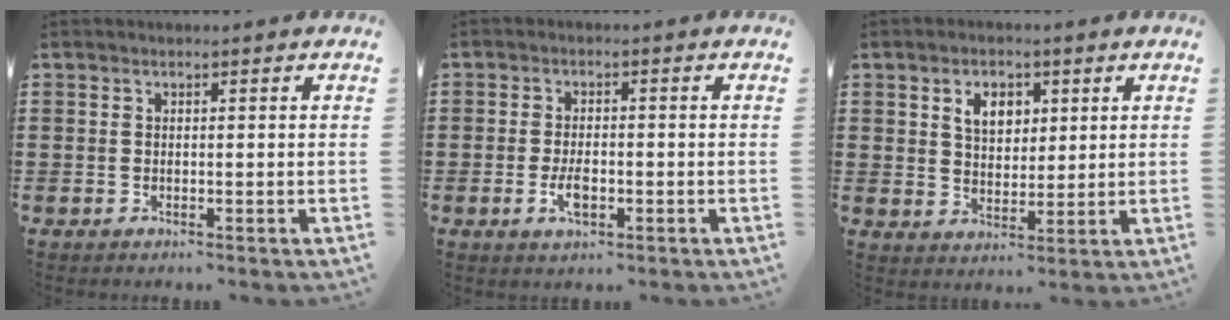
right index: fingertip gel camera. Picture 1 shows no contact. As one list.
[{"total": 3.6, "force": [-1.1, 1.5, 3.1], "torque": [-0.070, -0.003, -0.023]}, {"total": 4.4, "force": [1.8, 3.1, 2.6], "torque": [-0.055, 0.010, 0.028]}]